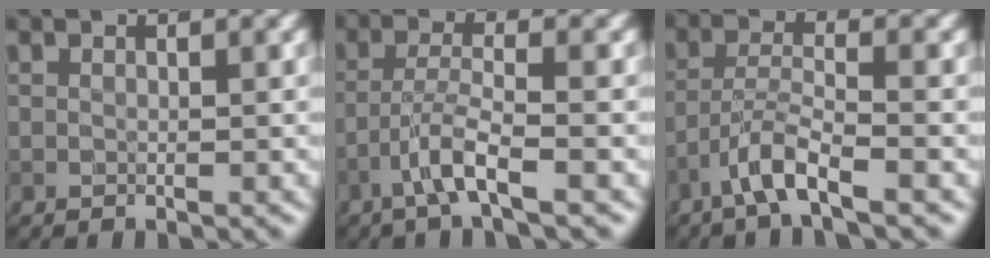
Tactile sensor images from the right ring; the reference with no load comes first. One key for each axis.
{"total": 3.2, "fx": -1.9, "fy": 0.1, "fz": 2.6, "tx": -0.048, "ty": 0.012, "tz": -0.047}
{"total": 3.5, "fx": -2.4, "fy": 0.3, "fz": 2.6, "tx": -0.046, "ty": 0.009, "tz": -0.057}